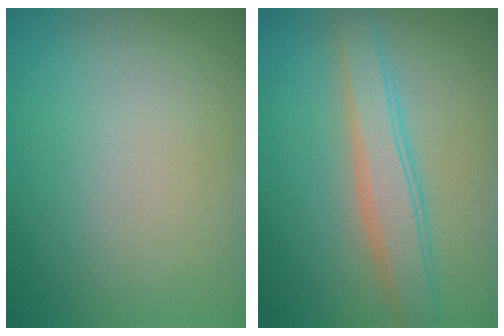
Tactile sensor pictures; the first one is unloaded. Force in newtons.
{"total": 3.8, "press": 3.8, "slide": 0.2}